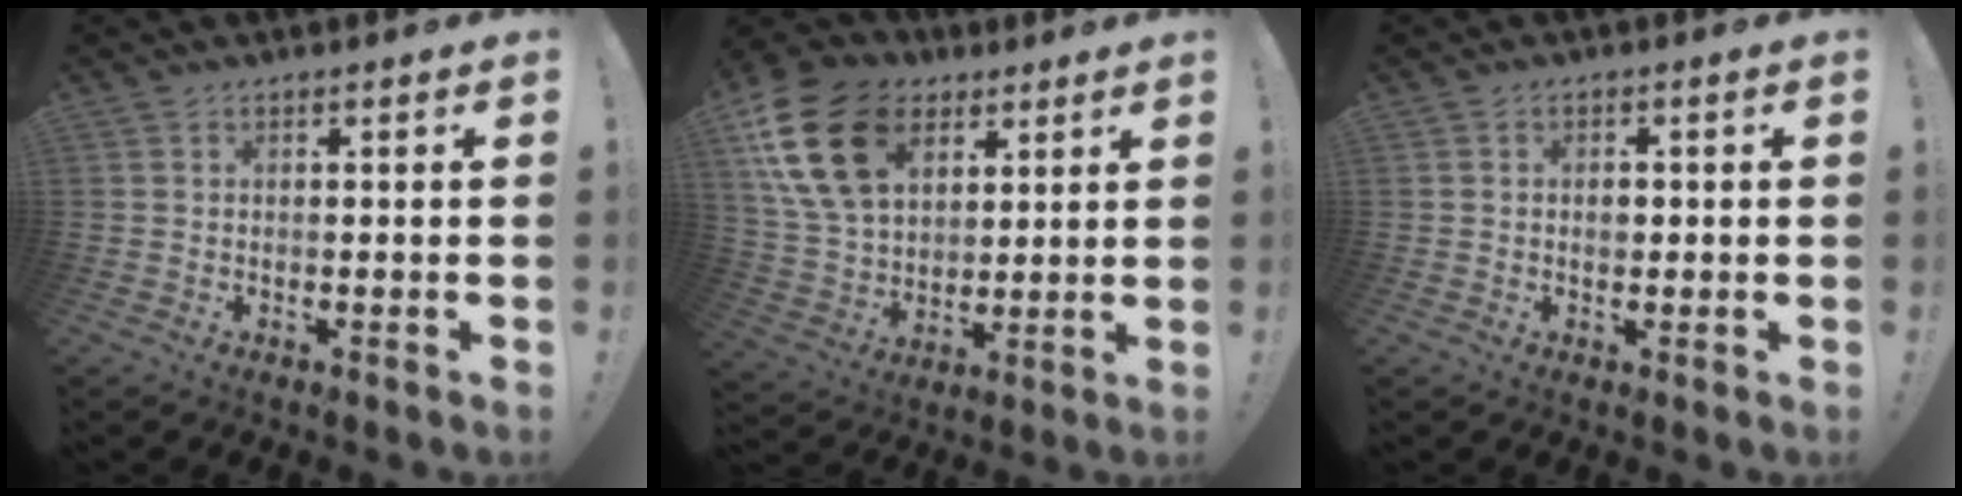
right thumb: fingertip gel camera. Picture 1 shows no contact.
{"total": 20.9, "force": [8.6, 14.5, 12.3], "torque": [-0.230, -0.035, 0.158]}
{"total": 2.1, "force": [-0.1, 1.7, 1.2], "torque": [-0.008, 0.000, -0.007]}